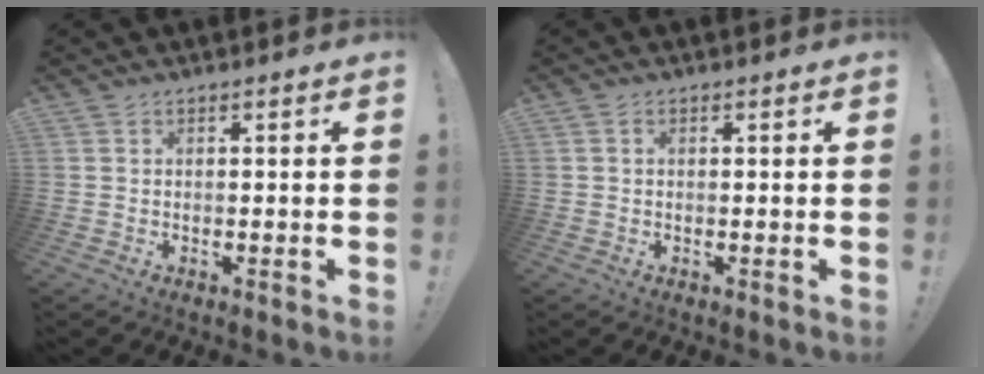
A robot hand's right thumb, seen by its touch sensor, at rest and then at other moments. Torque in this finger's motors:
{"motor_torque": [-0.27, 0.08, -0.14, 0.16, 0.09]}